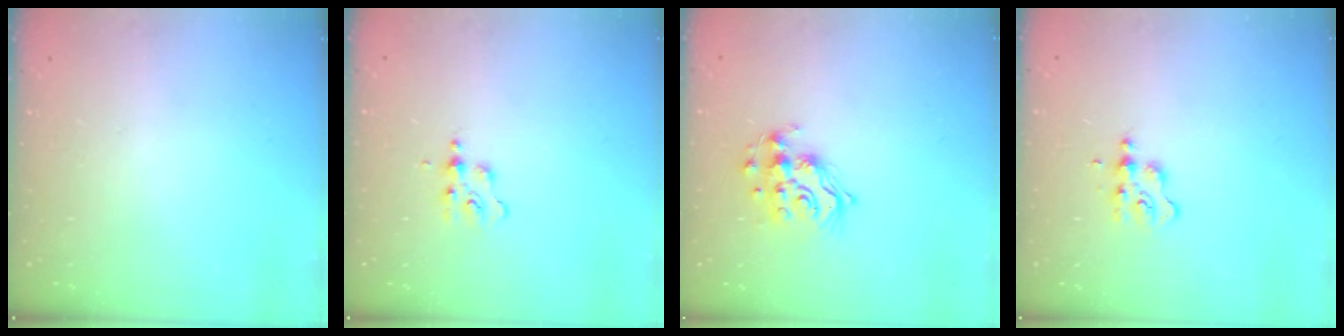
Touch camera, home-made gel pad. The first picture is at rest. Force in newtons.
{"total": 3.9, "press": 3.9, "slide": 0.5}
{"total": 13.4, "press": 13.4, "slide": 1.1}
{"total": 3.5, "press": 3.5, "slide": 0.5}